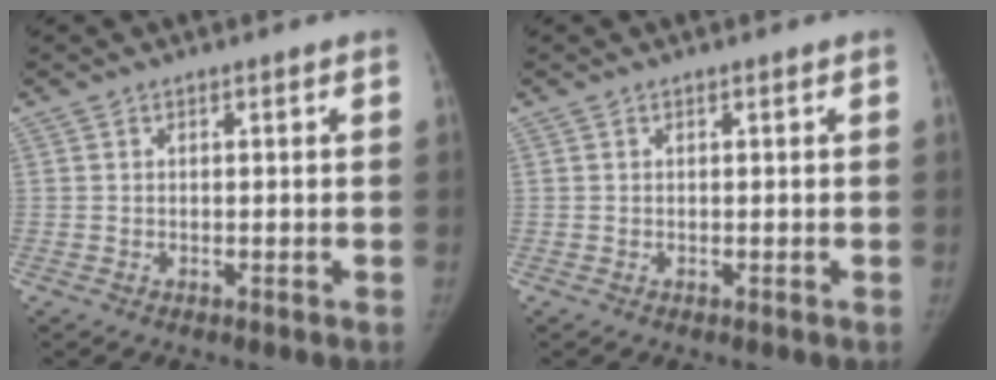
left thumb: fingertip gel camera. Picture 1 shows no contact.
{"total": 0.0}